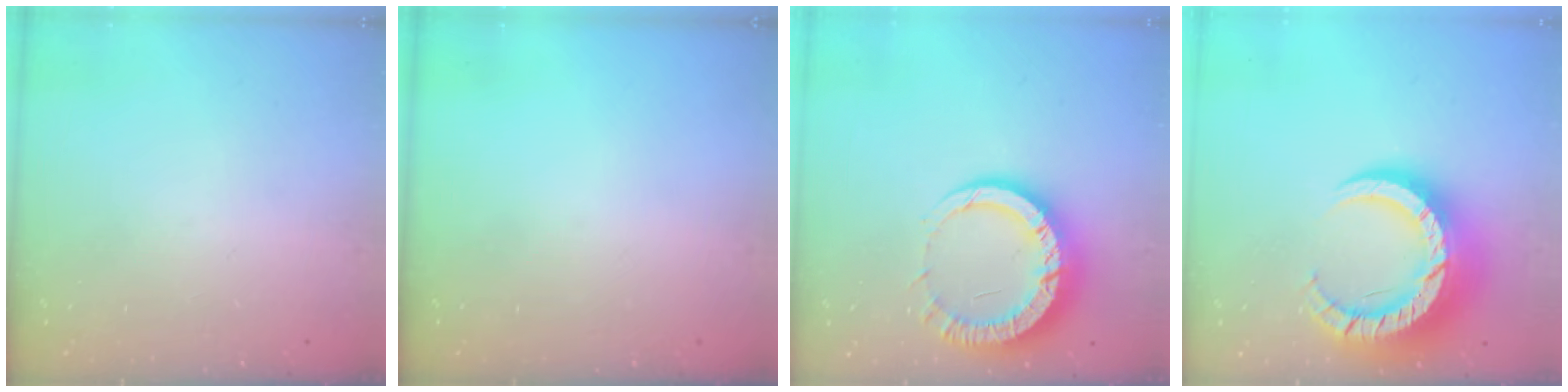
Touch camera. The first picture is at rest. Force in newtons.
{"total": 0.0}
{"total": 12.4, "press": 12.4, "slide": 1.2}
{"total": 17.5, "press": 17.4, "slide": 1.5}